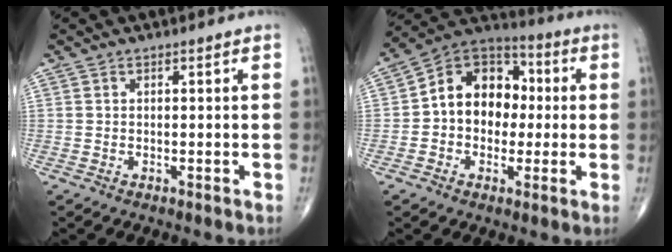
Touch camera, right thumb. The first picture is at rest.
{"total": 14.2, "force": [0.5, 10.8, 9.2], "torque": [-0.101, 0.035, -0.004]}